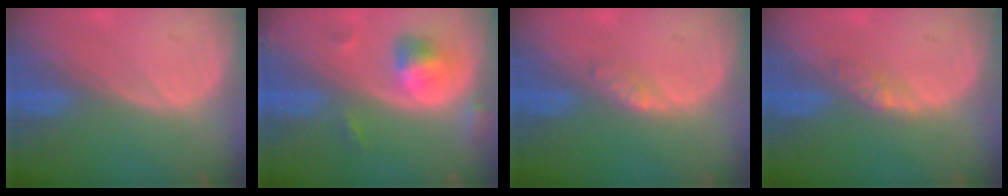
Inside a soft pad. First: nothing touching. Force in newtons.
{"total": 5.7, "press": 5.4, "slide": 1.8}
{"total": 1.7, "press": 1.7, "slide": 0.2}
{"total": 2.6, "press": 2.3, "slide": 1.3}